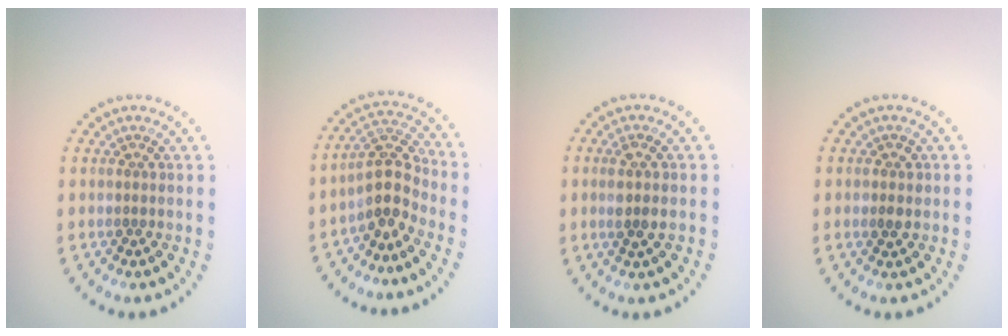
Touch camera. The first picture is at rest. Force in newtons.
{"total": 3.5, "press": 3.1, "slide": 1.7}
{"total": 1.9, "press": 1.7, "slide": 0.8}
{"total": 1.3, "press": 1.2, "slide": 0.3}